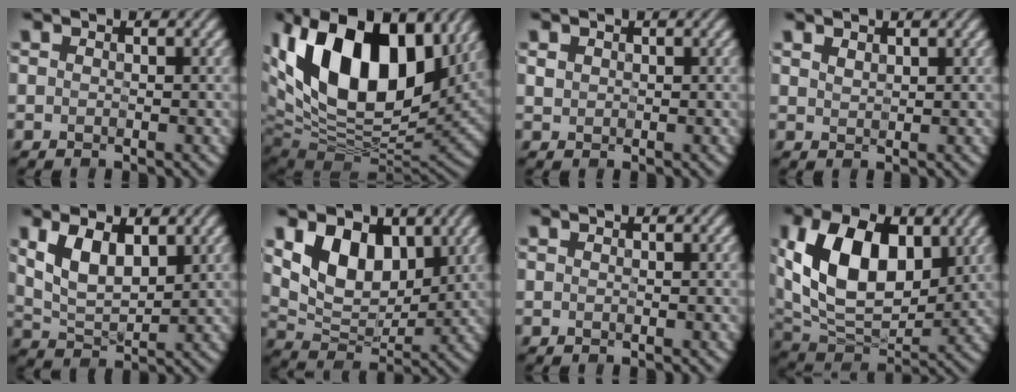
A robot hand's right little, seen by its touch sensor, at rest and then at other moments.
{"total": 18.4, "force": [6.1, 10.8, 13.6], "torque": [-0.258, 0.036, 0.100]}
{"total": 0.7, "force": [0.4, 0.6, 0.2], "torque": [-0.011, 0.000, 0.013]}
{"total": 1.3, "force": [0.9, 0.7, 0.6], "torque": [-0.013, 0.003, 0.020]}
{"total": 5.4, "force": [1.8, 2.8, 4.2], "torque": [-0.088, -0.004, 0.034]}
{"total": 7.4, "force": [2.6, 4.8, 5.0], "torque": [-0.091, -0.012, 0.042]}
{"total": 0.0}
{"total": 12.7, "force": [2.7, 8.1, 9.4], "torque": [-0.182, 0.003, 0.046]}